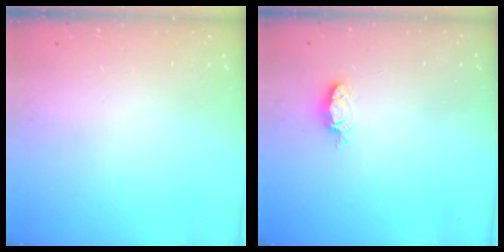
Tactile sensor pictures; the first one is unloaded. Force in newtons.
{"total": 3.7, "press": 3.7, "slide": 0.3}